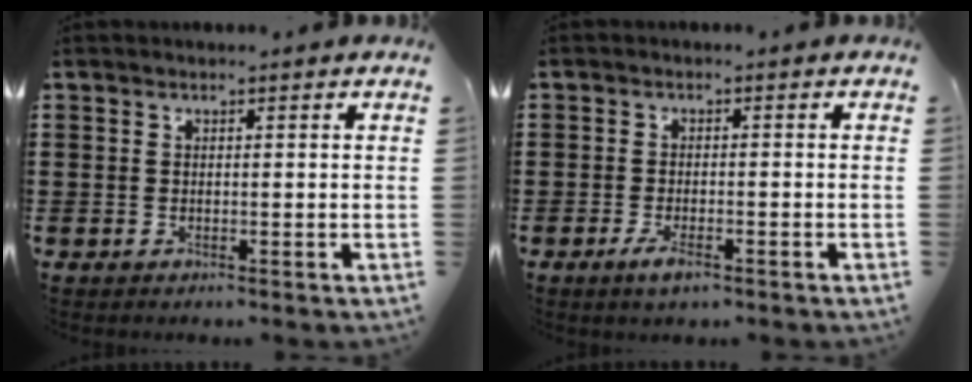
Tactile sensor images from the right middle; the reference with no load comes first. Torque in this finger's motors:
{"motor_torque": [1.61, -0.21, 0.08, 0.11]}